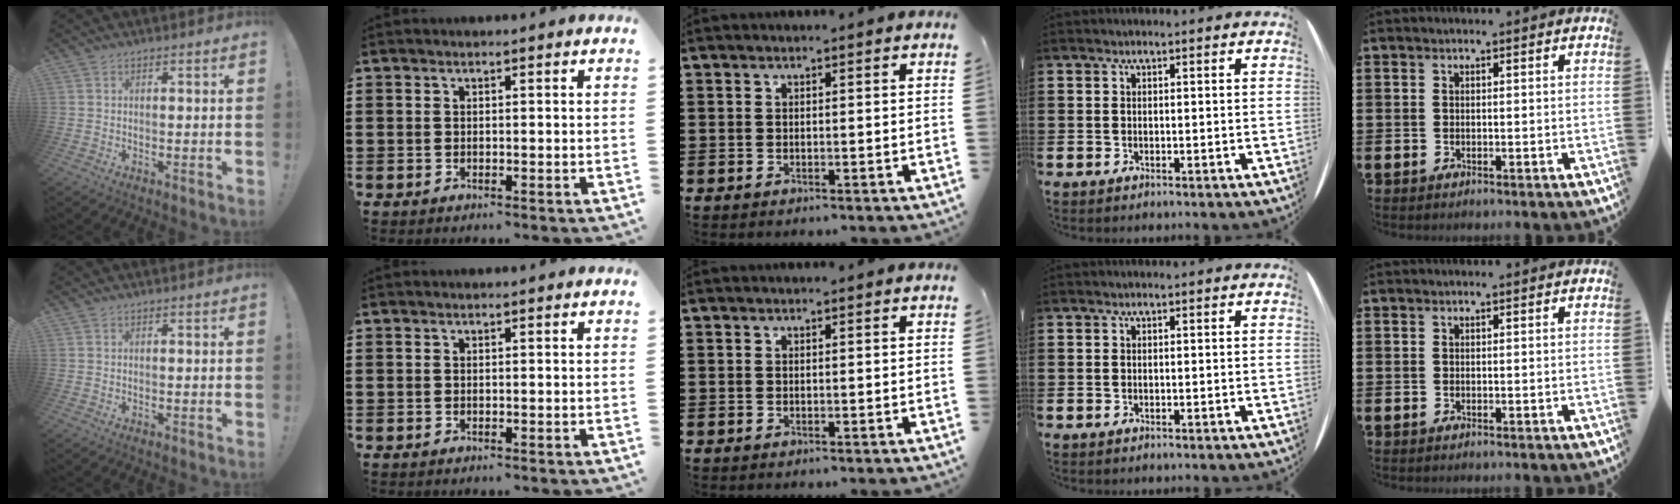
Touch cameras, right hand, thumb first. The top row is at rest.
{}